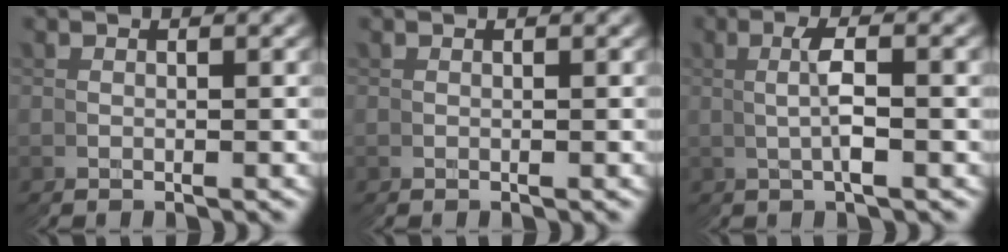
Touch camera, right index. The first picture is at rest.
{"total": 0.0}
{"total": 2.5, "force": [0.4, -0.7, 2.4], "torque": [-0.036, 0.018, 0.002]}